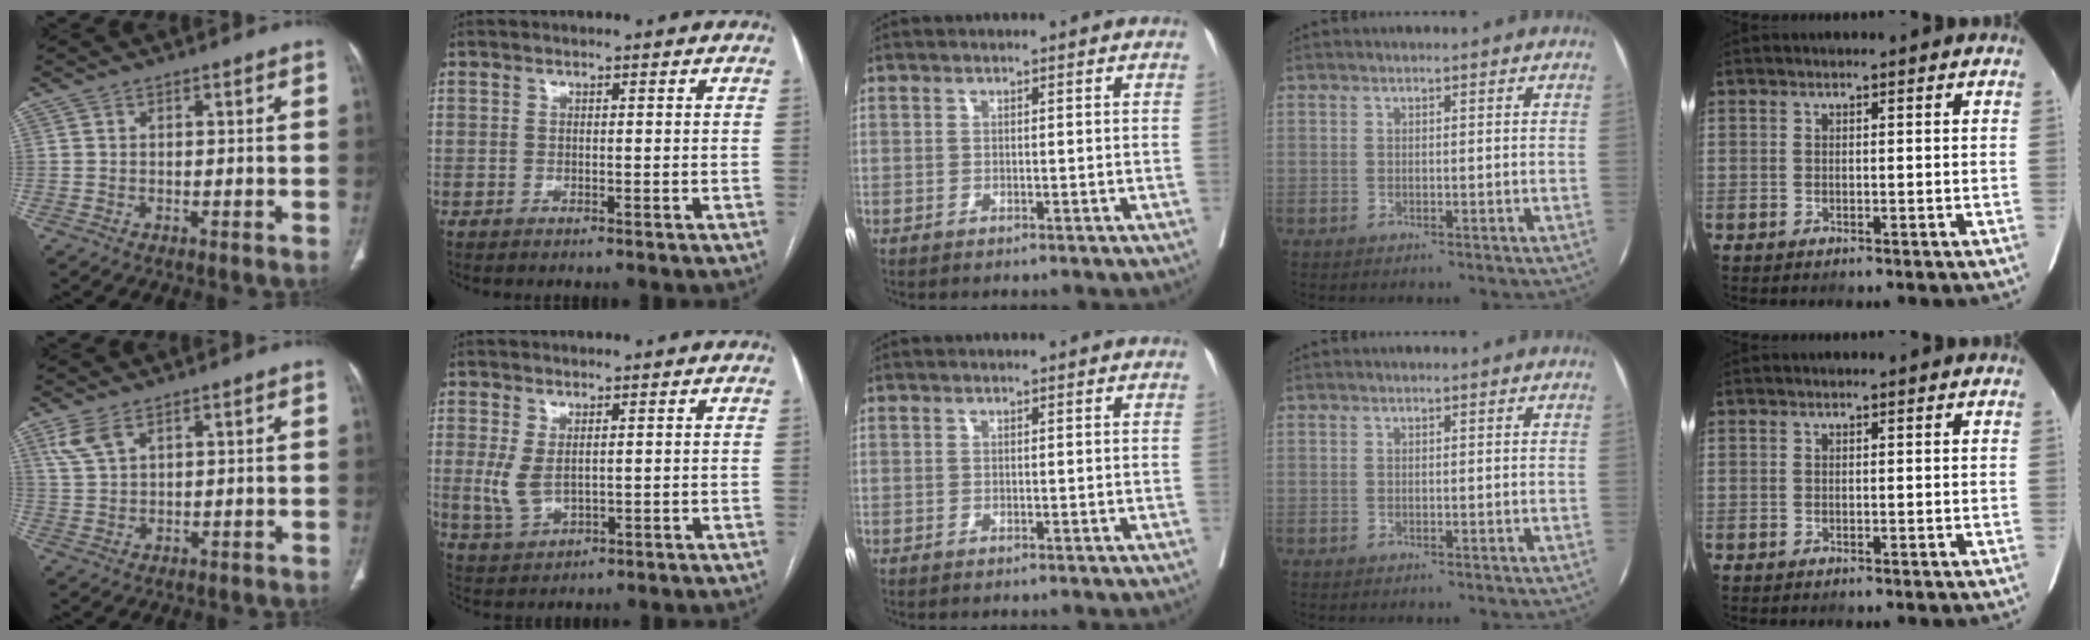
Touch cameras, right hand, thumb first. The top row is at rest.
{"thumb": {"total": 4.2, "force": [2.6, 1.9, 2.8], "torque": [-0.064, -0.001, 0.064]}, "index": {"total": 4.4, "force": [0.5, 2.2, 3.7], "torque": [-0.088, -0.002, 0.021]}}